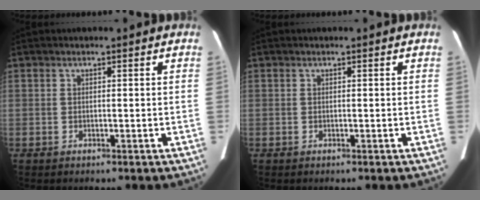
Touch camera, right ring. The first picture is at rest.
{"total": 0.0}